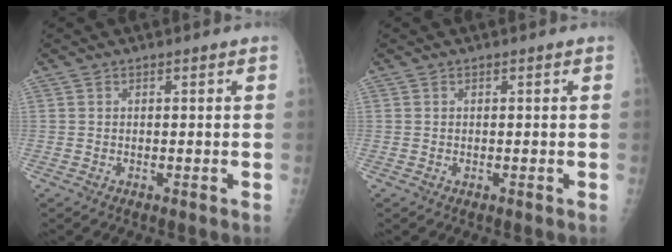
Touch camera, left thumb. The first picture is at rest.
{"total": 0.0}